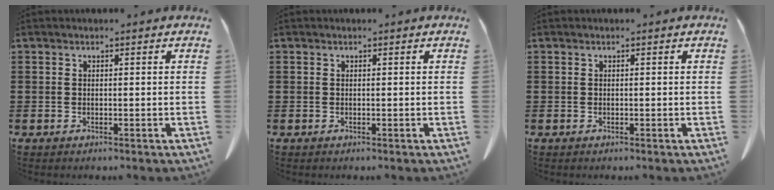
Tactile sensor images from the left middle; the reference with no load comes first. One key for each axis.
{"total": 0.0}
{"total": 0.0}